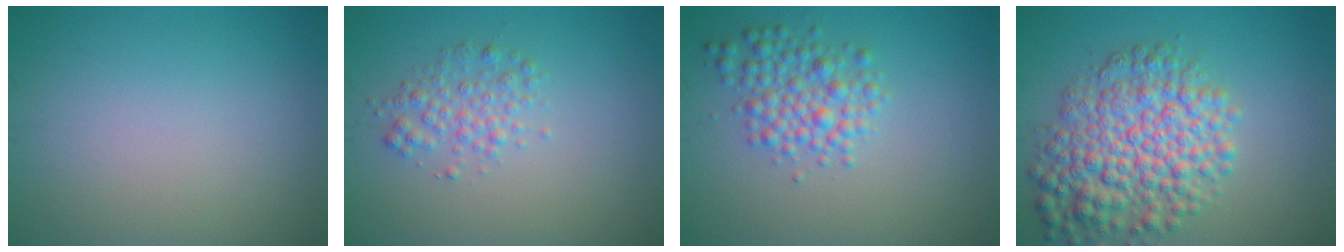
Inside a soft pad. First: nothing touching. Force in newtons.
{"total": 2.2, "press": 2.2, "slide": 0.0}
{"total": 3.7, "press": 3.6, "slide": 0.1}
{"total": 8.1, "press": 8.1, "slide": 0.2}